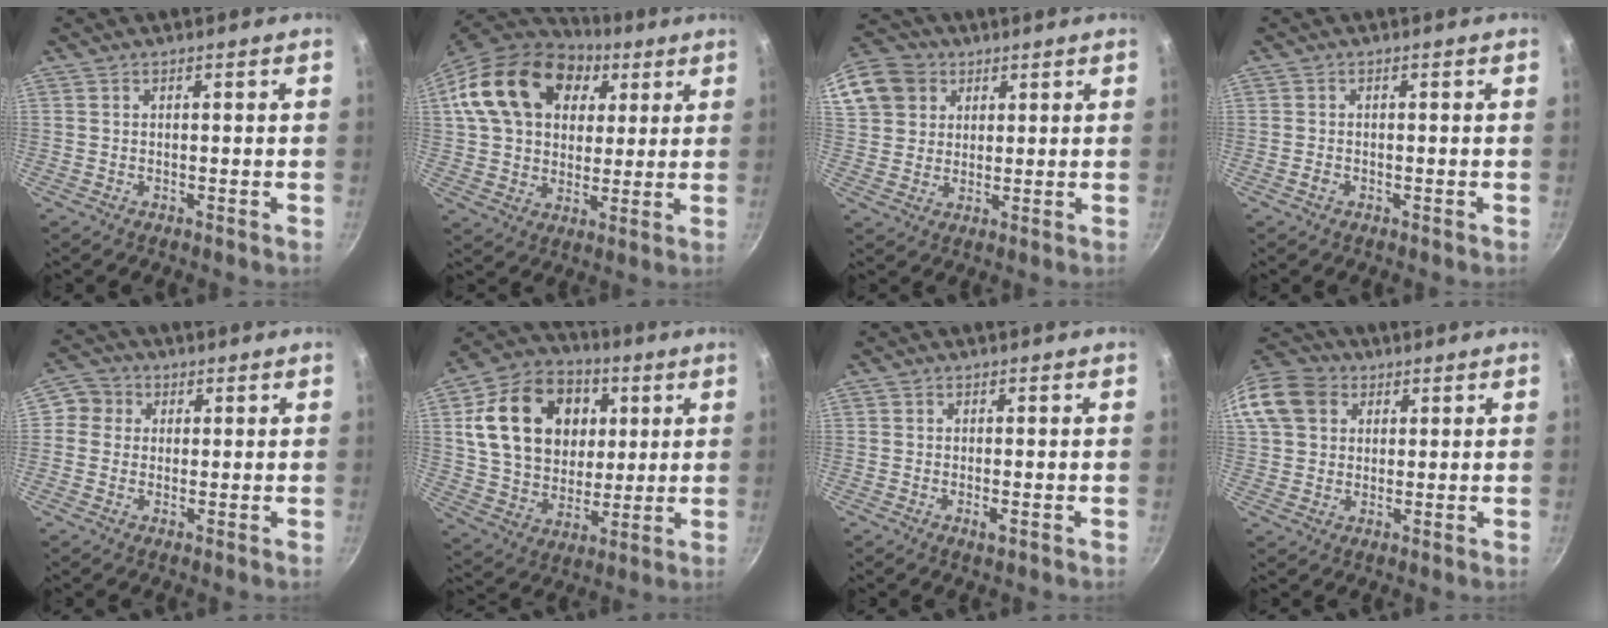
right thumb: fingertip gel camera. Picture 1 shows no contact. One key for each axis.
{"total": 22.1, "fx": 7.6, "fy": 15.9, "fz": 13.4, "tx": -0.217, "ty": 0.009, "tz": 0.125}
{"total": 15.5, "fx": 6.3, "fy": 12.7, "fz": 6.1, "tx": -0.134, "ty": 0.029, "tz": 0.118}
{"total": 1.0, "fx": -0.6, "fy": 0.7, "fz": 0.5, "tx": -0.012, "ty": 0.004, "tz": -0.014}
{"total": 4.5, "fx": 0.7, "fy": 4.3, "fz": 1.1, "tx": 0.017, "ty": 0.008, "tz": -0.003}
{"total": 22.4, "fx": 5.6, "fy": 17.0, "fz": 13.5, "tx": -0.210, "ty": 0.003, "tz": 0.098}
{"total": 1.4, "fx": -0.5, "fy": 0.3, "fz": 1.3, "tx": -0.030, "ty": -0.003, "tz": -0.011}
{"total": 14.0, "fx": 4.5, "fy": 11.3, "fz": 6.9, "tx": -0.138, "ty": 0.025, "tz": 0.071}